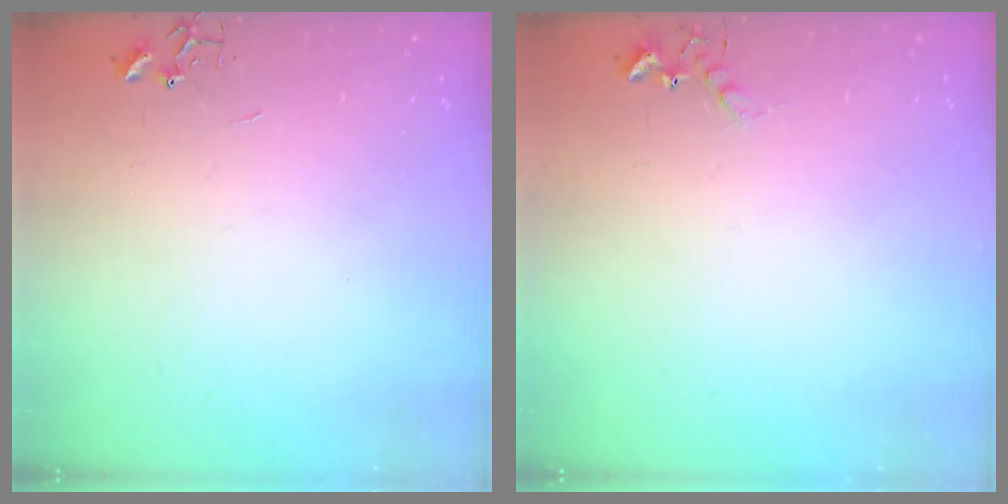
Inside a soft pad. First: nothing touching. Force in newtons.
{"total": 5.2, "press": 5.1, "slide": 0.9}